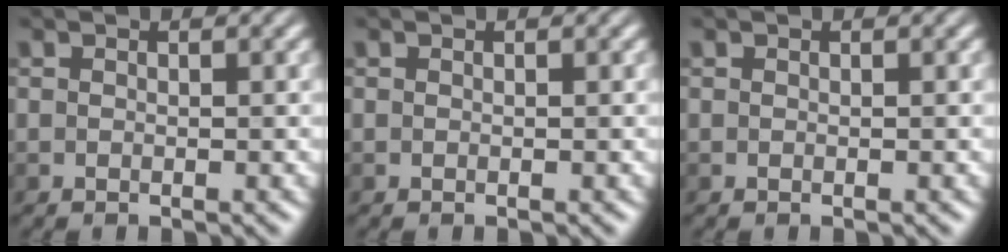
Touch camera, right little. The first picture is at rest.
{"total": 0.0}
{"total": 0.0}